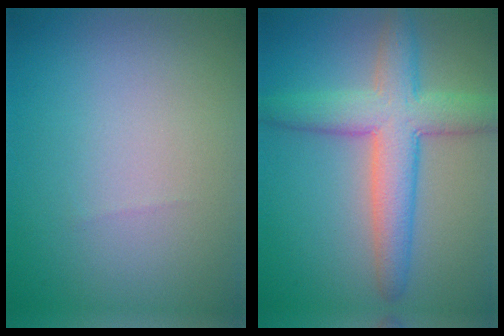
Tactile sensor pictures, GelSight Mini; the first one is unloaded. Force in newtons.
{"total": 6.5, "press": 6.5, "slide": 0.3}